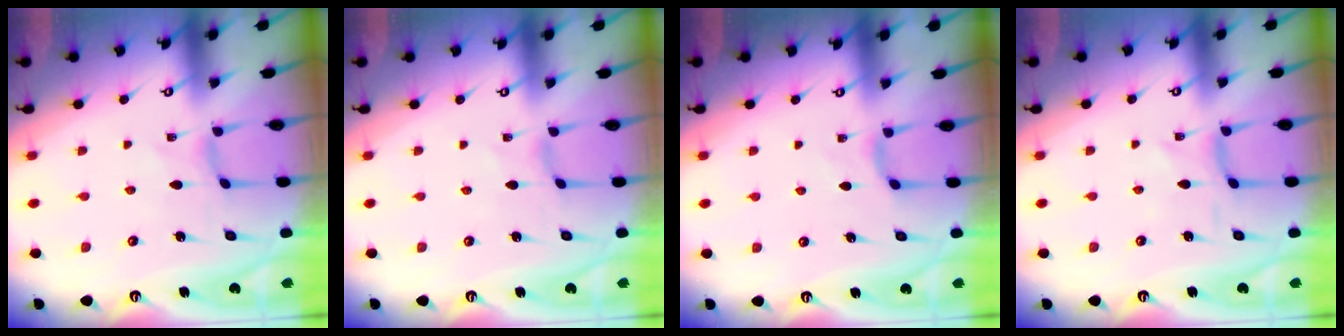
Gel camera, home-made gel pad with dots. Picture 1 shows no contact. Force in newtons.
{"total": 0.0}
{"total": 2.7, "press": 2.6, "slide": 0.6}
{"total": 0.0}